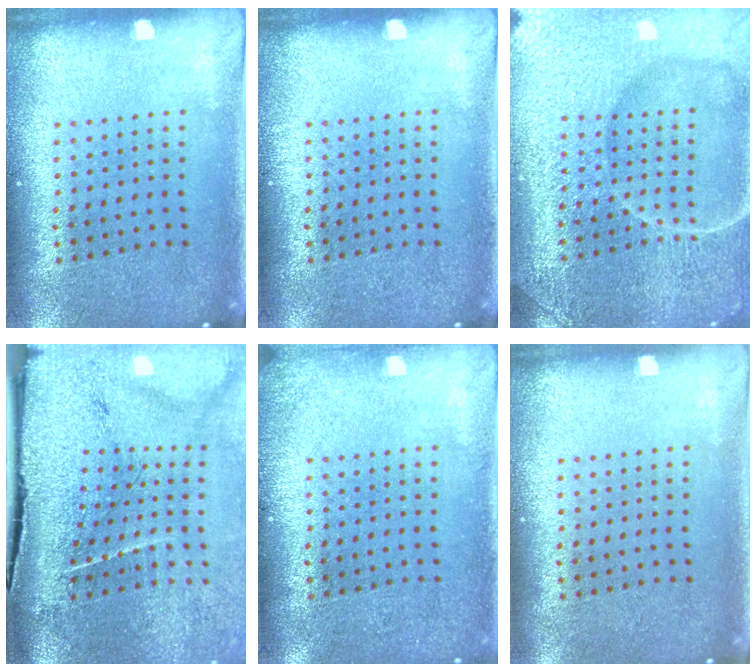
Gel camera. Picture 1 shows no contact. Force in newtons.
{"total": 0.0}
{"total": 7.4, "press": 7.3, "slide": 1.0}
{"total": 4.3, "press": 3.5, "slide": 2.5}
{"total": 0.9, "press": 0.9, "slide": 0.2}
{"total": 0.0}